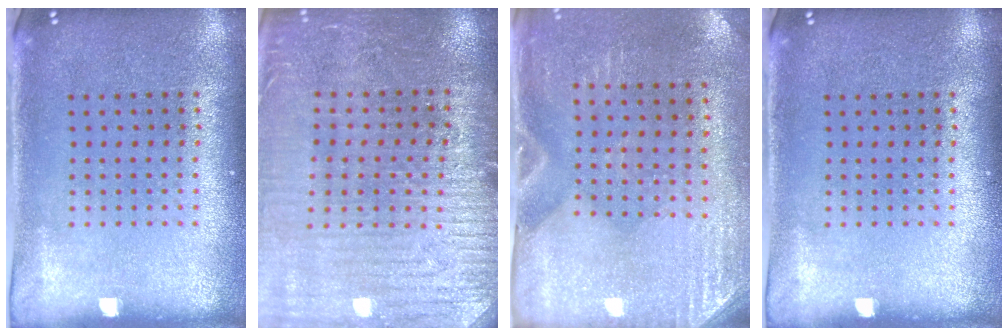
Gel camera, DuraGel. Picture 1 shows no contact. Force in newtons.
{"total": 3.1, "press": 3.1, "slide": 0.4}
{"total": 2.8, "press": 2.5, "slide": 1.3}
{"total": 0.0}